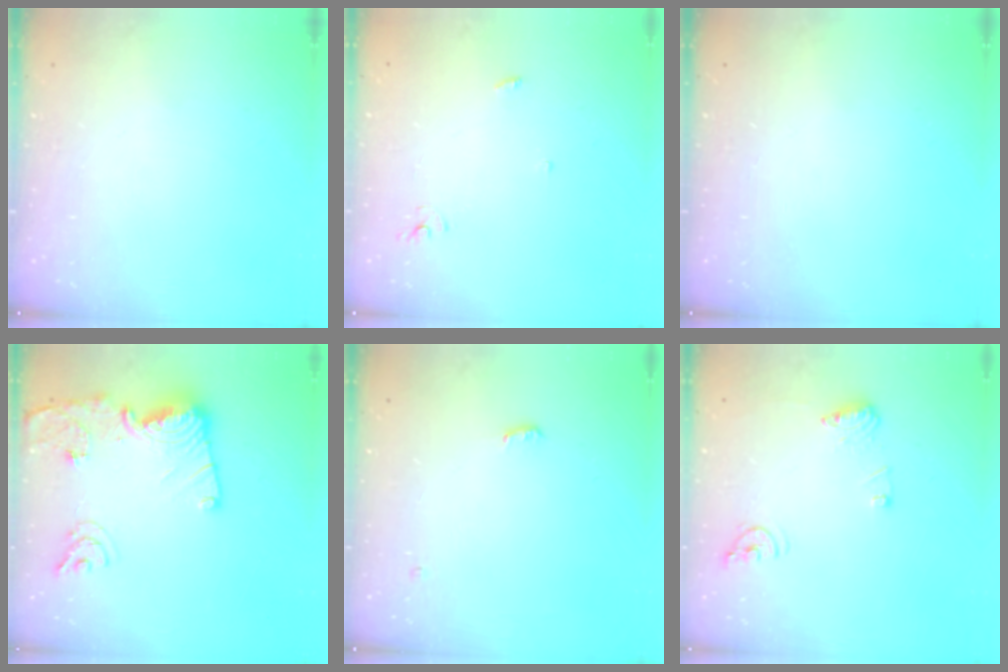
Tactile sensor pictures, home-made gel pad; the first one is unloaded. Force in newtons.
{"total": 2.5, "press": 2.5, "slide": 0.1}
{"total": 0.0}
{"total": 16.5, "press": 16.5, "slide": 1.7}
{"total": 7.6, "press": 4.2, "slide": 6.4}
{"total": 10.4, "press": 10.4, "slide": 1.0}